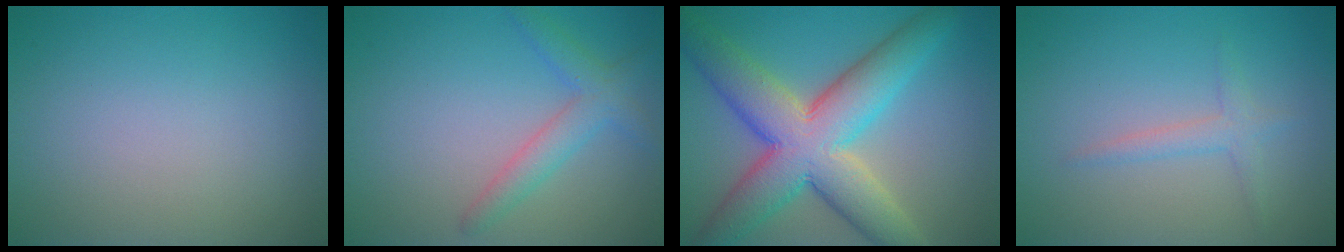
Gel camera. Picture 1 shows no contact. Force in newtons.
{"total": 2.9, "press": 2.9, "slide": 0.1}
{"total": 10.7, "press": 10.7, "slide": 0.5}
{"total": 1.7, "press": 1.7, "slide": 0.0}